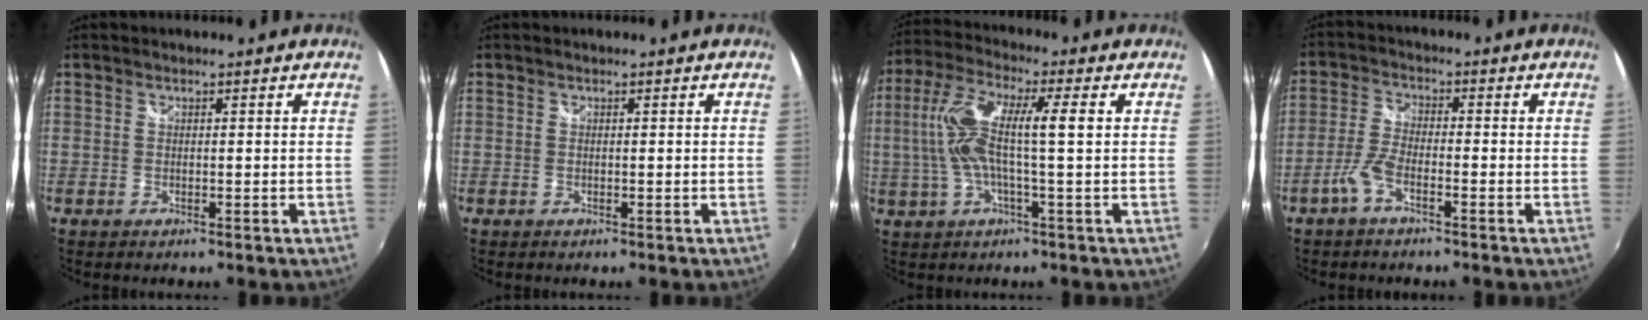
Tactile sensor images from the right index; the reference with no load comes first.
{"total": 0.0}
{"total": 12.2, "force": [0.5, 1.8, 12.0], "torque": [-0.235, 0.010, 0.007]}
{"total": 5.0, "force": [-2.9, 1.4, 3.8], "torque": [-0.092, 0.005, -0.063]}